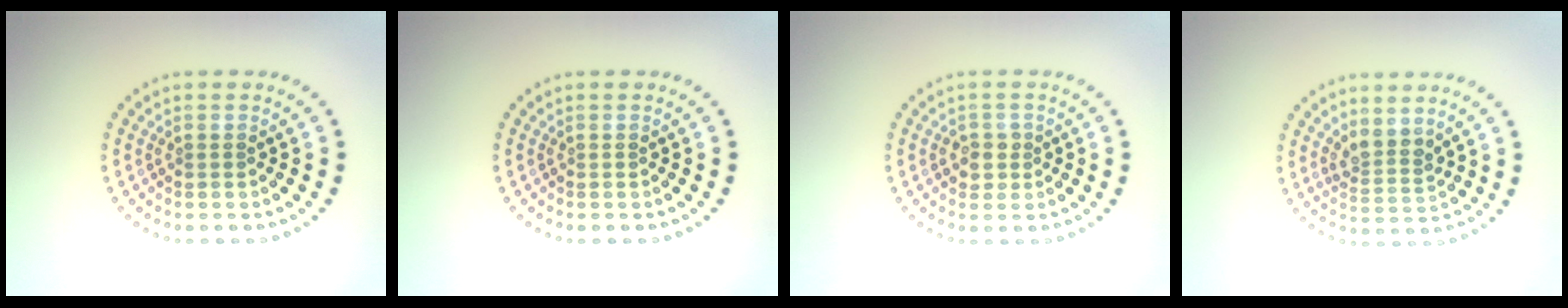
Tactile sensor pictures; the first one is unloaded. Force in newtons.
{"total": 0.0}
{"total": 1.8, "press": 1.8, "slide": 0.5}
{"total": 2.4, "press": 1.9, "slide": 1.5}